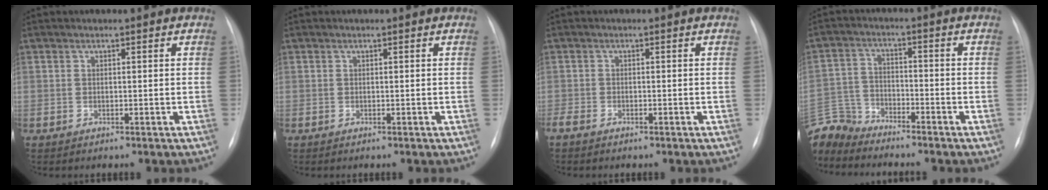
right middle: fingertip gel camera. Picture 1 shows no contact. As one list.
[{"total": 0.0}, {"total": 1.5, "force": [-1.0, 0.7, 0.8], "torque": [-0.017, -0.002, -0.012]}, {"total": 8.5, "force": [-8.2, 2.0, 0.2], "torque": [-0.014, 0.009, -0.167]}]